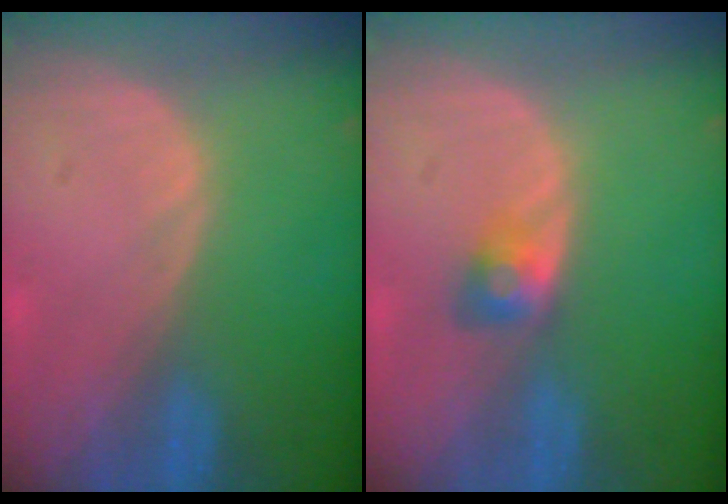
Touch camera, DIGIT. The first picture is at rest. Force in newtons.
{"total": 2.8, "press": 2.6, "slide": 1.2}